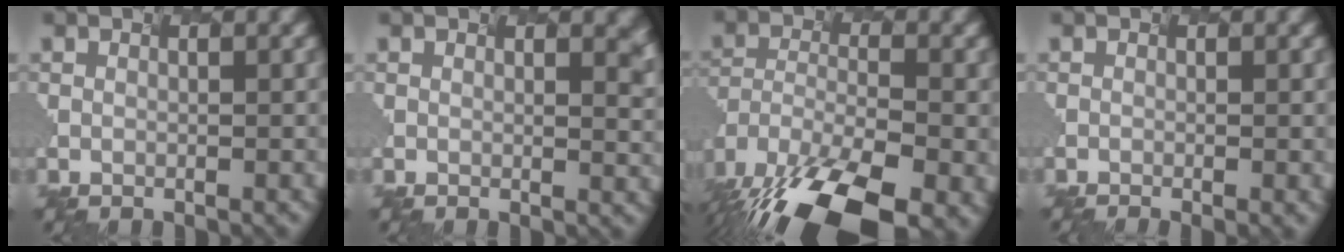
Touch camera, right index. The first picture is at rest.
{"total": 1.7, "force": [1.1, 0.6, 1.2], "torque": [-0.005, -0.001, 0.019]}
{"total": 14.6, "force": [-9.5, 6.3, 9.1], "torque": [-0.209, -0.034, -0.138]}
{"total": 2.5, "force": [-0.8, 1.1, 2.1], "torque": [-0.001, 0.002, -0.004]}